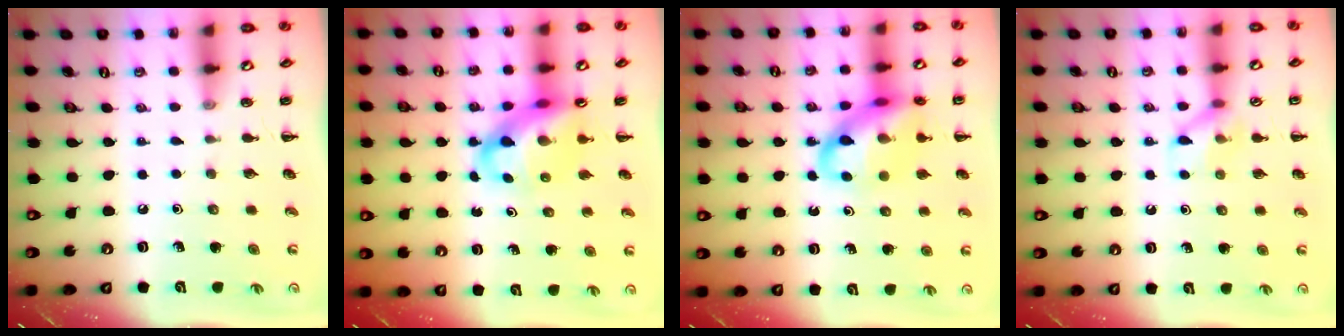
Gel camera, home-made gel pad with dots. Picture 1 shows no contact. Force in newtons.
{"total": 11.1, "press": 10.7, "slide": 3.1}
{"total": 15.8, "press": 15.6, "slide": 3.0}
{"total": 8.3, "press": 8.2, "slide": 1.3}